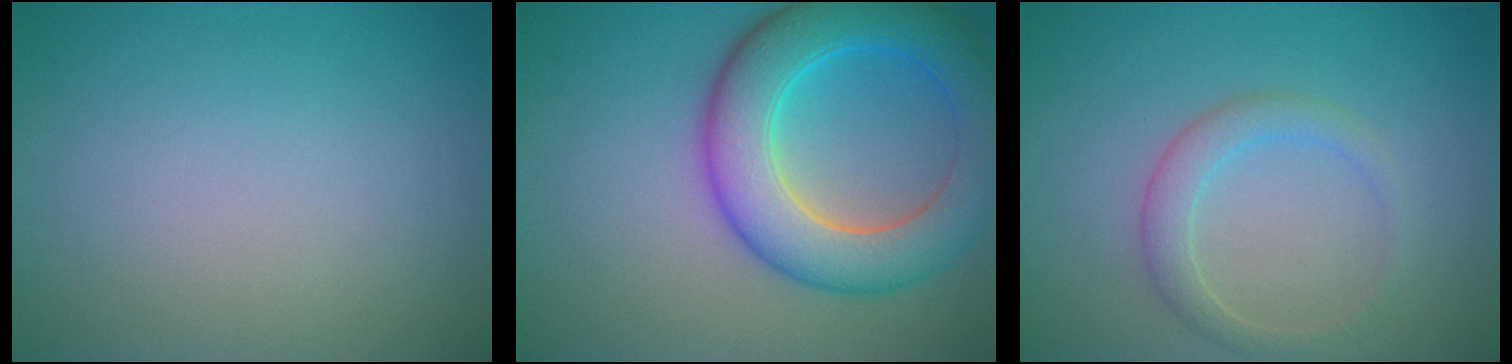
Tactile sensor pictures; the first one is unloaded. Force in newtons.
{"total": 8.6, "press": 8.6, "slide": 0.1}
{"total": 2.2, "press": 2.2, "slide": 0.1}